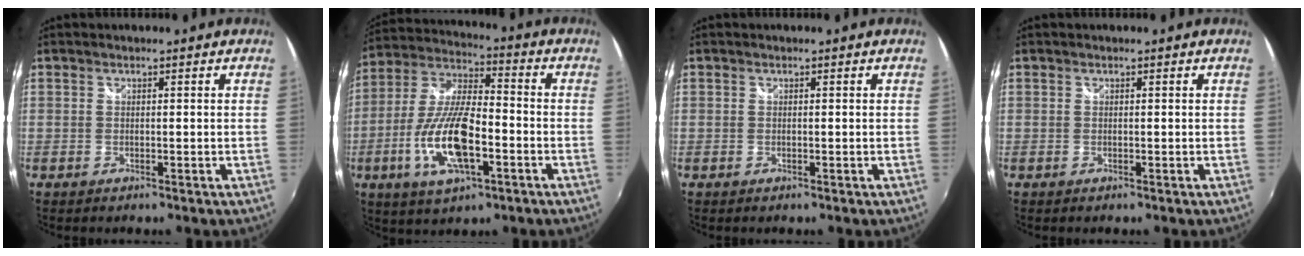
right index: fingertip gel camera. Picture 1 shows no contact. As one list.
[{"total": 16.1, "force": [-5.2, 5.8, 14.1], "torque": [-0.296, -0.010, -0.097]}, {"total": 0.0}, {"total": 0.0}]